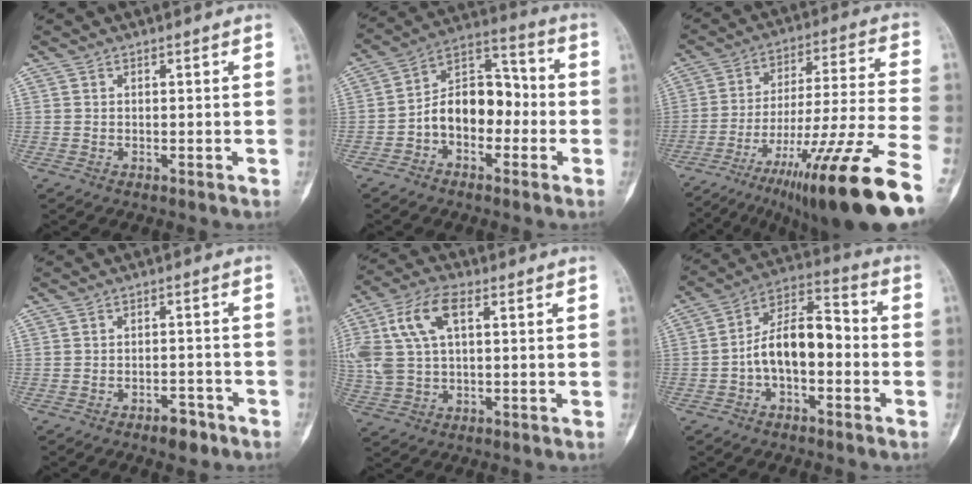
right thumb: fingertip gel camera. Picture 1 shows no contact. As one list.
[{"total": 12.5, "force": [-2.7, 8.4, 8.8], "torque": [-0.112, 0.052, -0.059]}, {"total": 26.7, "force": [-16.2, 2.4, 21.1], "torque": [-0.295, 0.052, -0.257]}, {"total": 3.8, "force": [-2.6, 1.7, 2.2], "torque": [-0.025, 0.017, -0.036]}, {"total": 13.0, "force": [3.5, 7.2, 10.2], "torque": [-0.226, 0.020, 0.069]}, {"total": 12.1, "force": [-2.2, 6.6, 9.9], "torque": [-0.155, 0.050, -0.050]}]